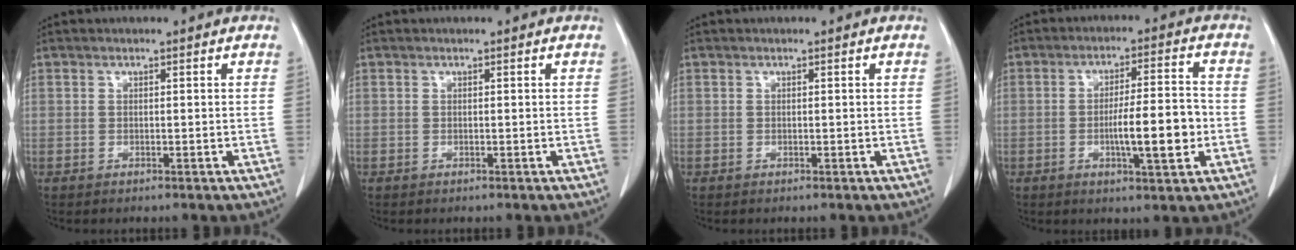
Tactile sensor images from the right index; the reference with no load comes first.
{"total": 0.0}
{"total": 0.0}
{"total": 9.1, "force": [-2.0, 1.1, 8.8], "torque": [-0.143, 0.002, -0.032]}